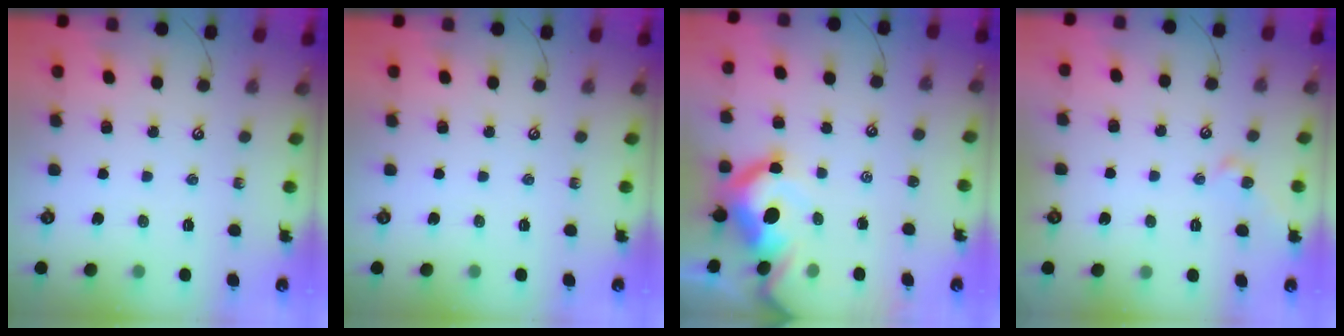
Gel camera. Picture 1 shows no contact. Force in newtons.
{"total": 0.0}
{"total": 13.7, "press": 13.6, "slide": 1.9}
{"total": 2.0, "press": 1.9, "slide": 0.6}